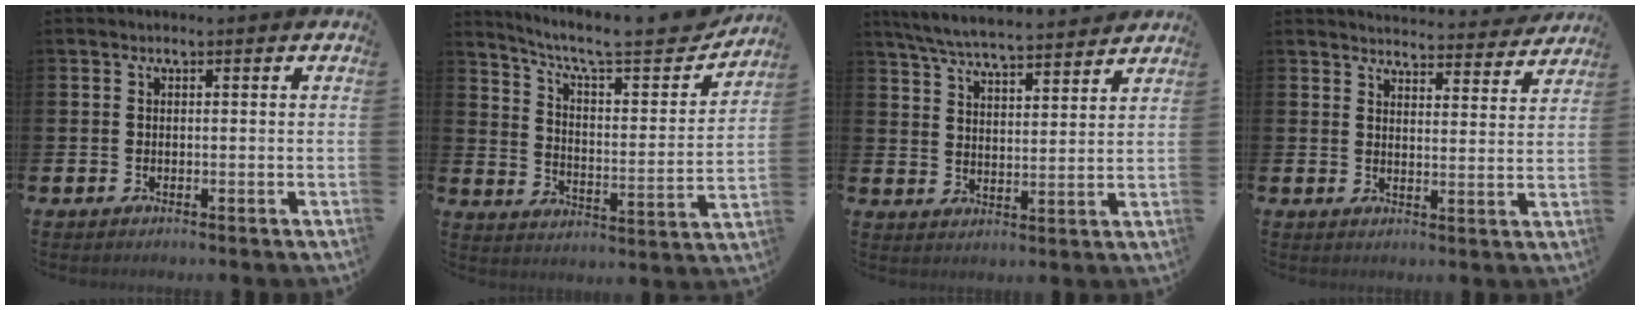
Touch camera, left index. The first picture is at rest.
{"total": 9.0, "force": [7.8, 1.9, 4.1], "torque": [-0.100, -0.056, 0.125]}
{"total": 6.4, "force": [6.2, 0.4, 1.5], "torque": [-0.050, -0.038, 0.110]}
{"total": 4.6, "force": [4.5, 0.3, 0.0], "torque": [0.001, -0.039, 0.077]}